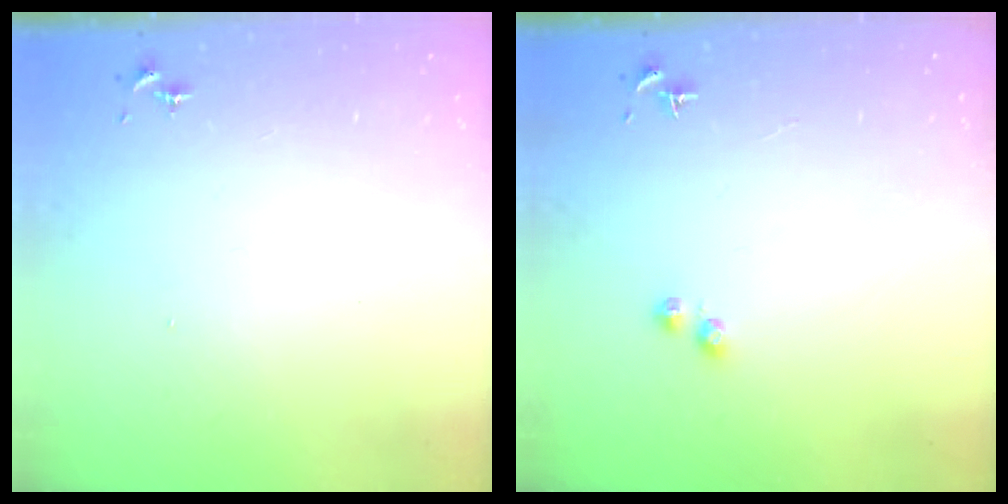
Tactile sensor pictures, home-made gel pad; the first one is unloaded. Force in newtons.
{"total": 2.8, "press": 2.7, "slide": 0.7}